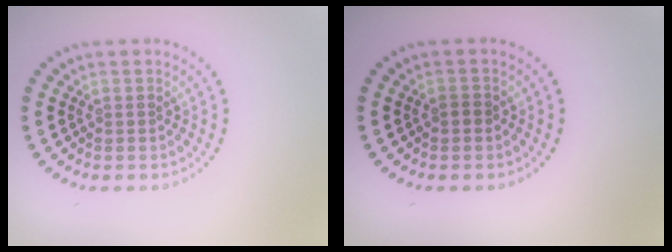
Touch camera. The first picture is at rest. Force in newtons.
{"total": 0.8, "press": 0.7, "slide": 0.2}